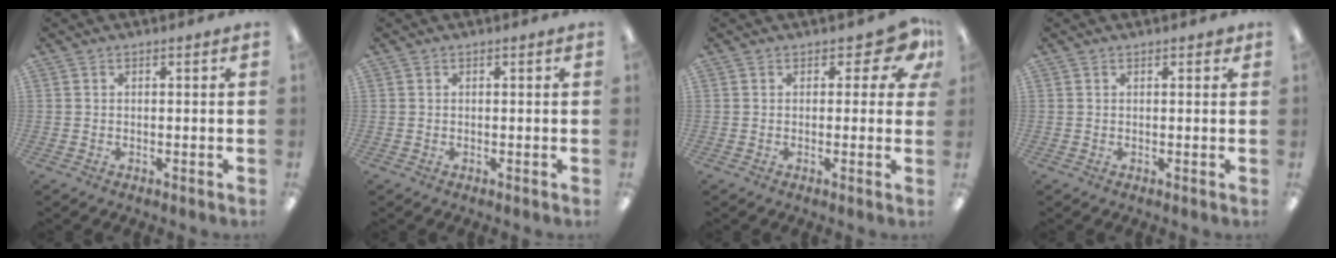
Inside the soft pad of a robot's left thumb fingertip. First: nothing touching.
{"total": 0.0}
{"total": 6.3, "force": [3.4, 3.3, 4.2], "torque": [-0.044, -0.015, 0.057]}
{"total": 1.3, "force": [0.9, 0.7, 0.6], "torque": [-0.006, -0.001, 0.014]}